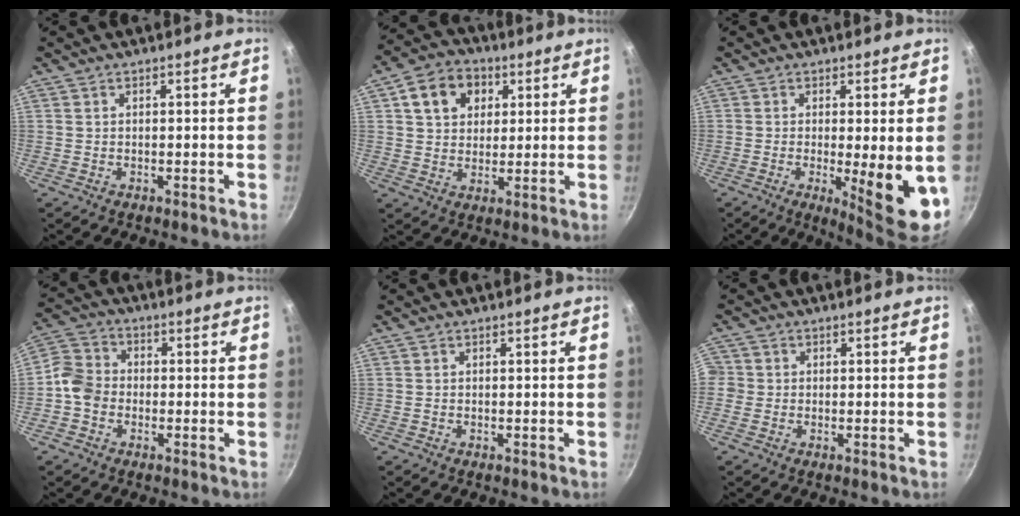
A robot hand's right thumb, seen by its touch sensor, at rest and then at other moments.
{"total": 10.0, "force": [3.6, 7.8, 5.1], "torque": [-0.060, 0.004, 0.051]}
{"total": 9.4, "force": [-1.4, 1.7, 9.2], "torque": [-0.118, -0.013, -0.010]}
{"total": 6.7, "force": [-1.8, 5.5, 3.3], "torque": [-0.044, 0.021, -0.055]}
{"total": 0.0}
{"total": 2.5, "force": [-0.5, 2.4, 0.5], "torque": [0.001, 0.006, -0.016]}